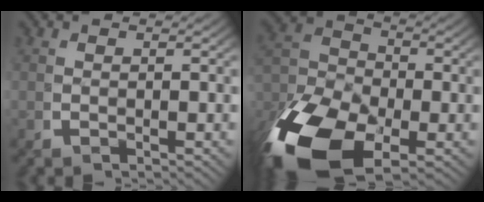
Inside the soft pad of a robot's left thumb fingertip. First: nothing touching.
{"total": 13.4, "force": [-5.2, 8.2, 9.3], "torque": [-0.171, -0.037, -0.074]}